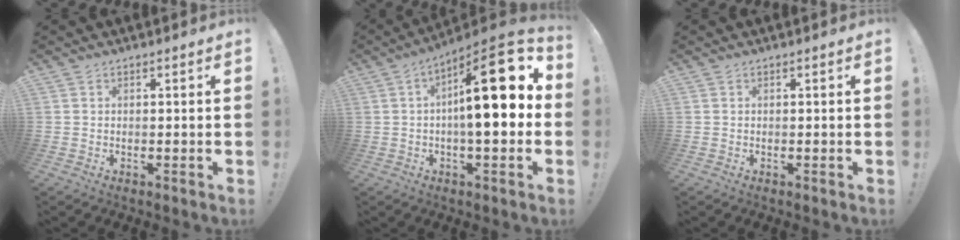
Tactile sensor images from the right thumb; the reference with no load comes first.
{"total": 20.6, "force": [2.7, 6.0, 19.6], "torque": [-0.277, -0.017, 0.036]}
{"total": 0.0}